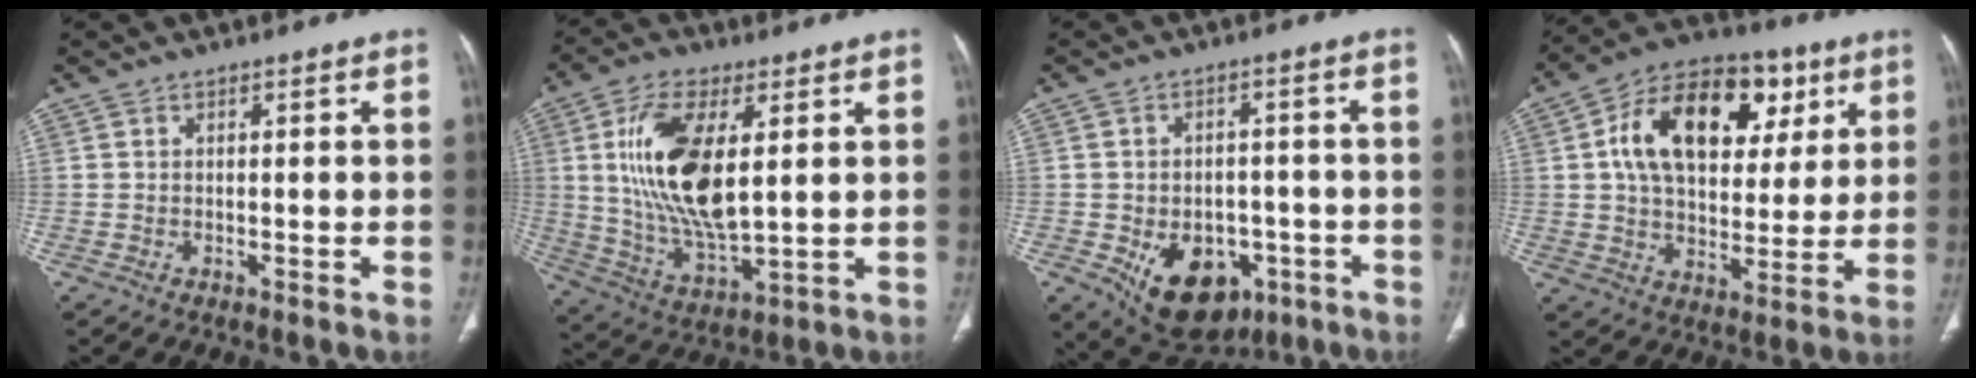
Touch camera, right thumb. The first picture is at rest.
{"total": 17.6, "force": [3.6, 7.7, 15.4], "torque": [-0.293, -0.021, 0.073]}
{"total": 14.2, "force": [-5.8, 9.7, 8.6], "torque": [-0.100, 0.018, -0.068]}
{"total": 21.6, "force": [6.9, 13.7, 15.2], "torque": [-0.213, 0.006, 0.105]}